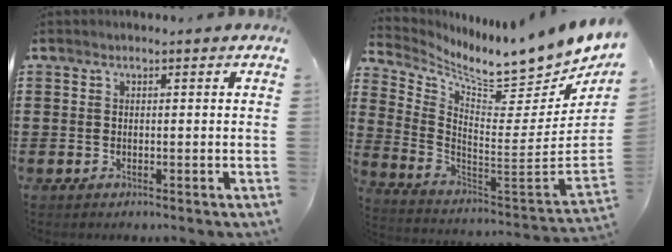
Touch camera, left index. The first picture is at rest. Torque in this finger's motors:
{"motor_torque": [1.09, -1.05, 0.18, 0.06]}